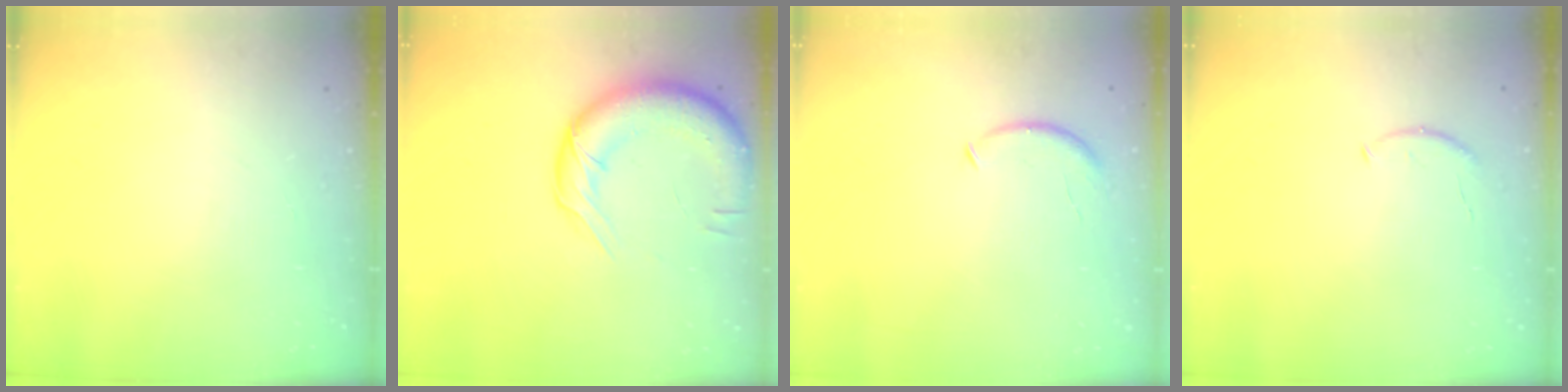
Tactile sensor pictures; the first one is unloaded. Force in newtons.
{"total": 15.7, "press": 15.3, "slide": 3.6}
{"total": 6.8, "press": 6.8, "slide": 0.6}
{"total": 5.3, "press": 5.2, "slide": 0.6}